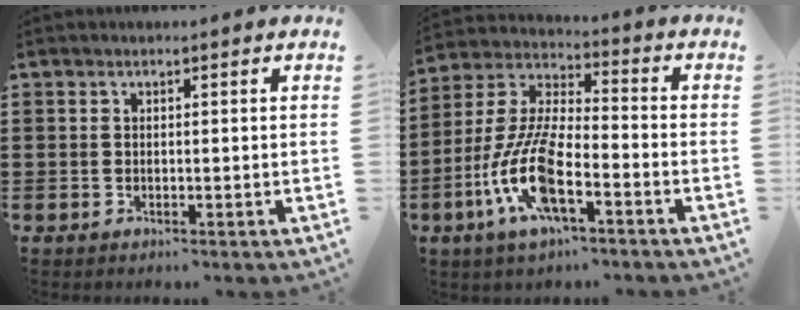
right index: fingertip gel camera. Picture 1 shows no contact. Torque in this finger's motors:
{"motor_torque": [2.14, 0.00, 1.05, 0.21]}